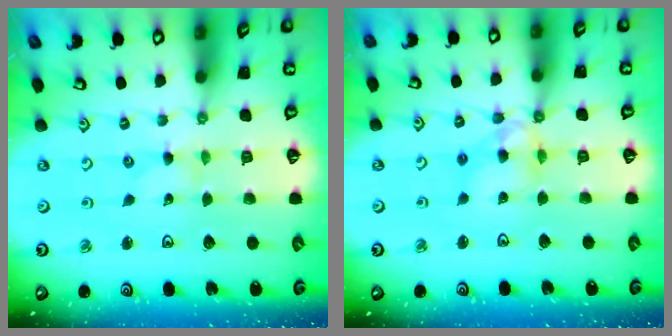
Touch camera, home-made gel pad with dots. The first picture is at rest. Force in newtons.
{"total": 9.1, "press": 9.1, "slide": 0.7}